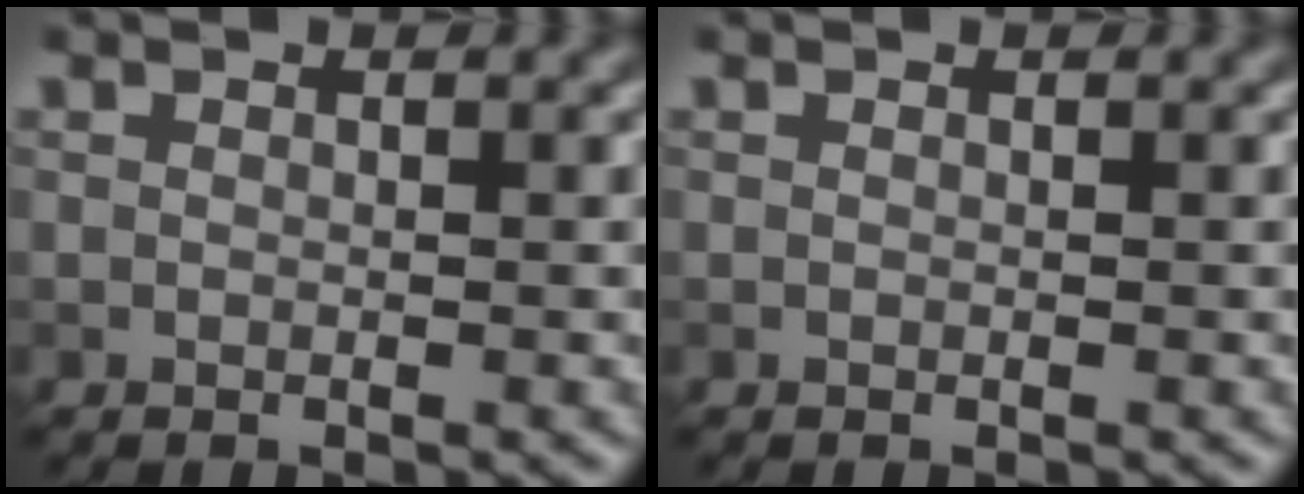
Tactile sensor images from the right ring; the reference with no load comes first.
{"total": 0.0}